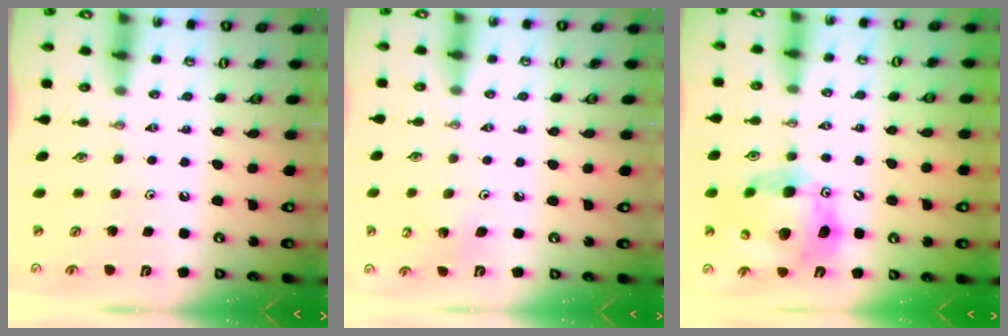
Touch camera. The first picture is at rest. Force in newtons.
{"total": 3.3, "press": 3.3, "slide": 0.3}
{"total": 16.6, "press": 16.4, "slide": 2.6}